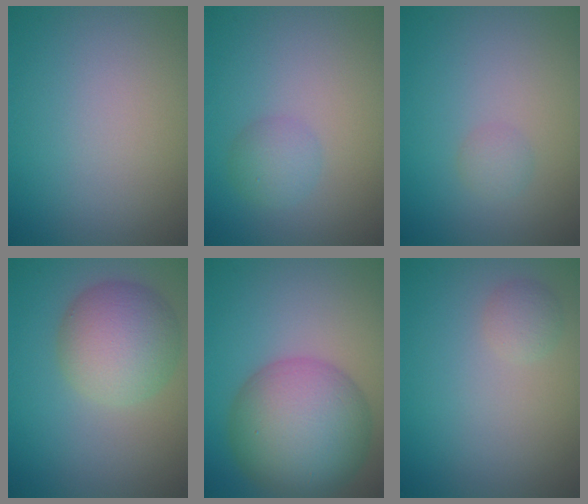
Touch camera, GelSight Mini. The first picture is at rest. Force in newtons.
{"total": 2.0, "press": 2.0, "slide": 0.1}
{"total": 1.0, "press": 1.0, "slide": 0.1}
{"total": 6.3, "press": 6.3, "slide": 0.2}
{"total": 10.3, "press": 10.3, "slide": 0.2}
{"total": 1.3, "press": 1.3, "slide": 0.1}